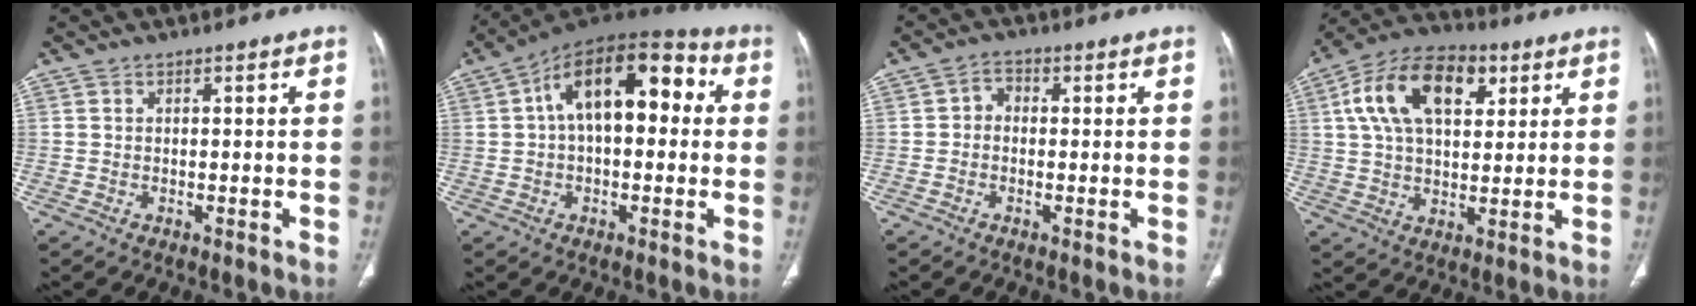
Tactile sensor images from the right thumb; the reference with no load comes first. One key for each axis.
{"total": 17.8, "fx": 3.4, "fy": 9.5, "fz": 14.7, "tx": -0.200, "ty": 0.047, "tz": 0.042}
{"total": 2.7, "fx": -0.1, "fy": 2.2, "fz": 1.5, "tx": -0.013, "ty": 0.012, "tz": -0.012}
{"total": 17.6, "fx": 6.1, "fy": 10.2, "fz": 13.0, "tx": -0.208, "ty": 0.006, "tz": 0.100}